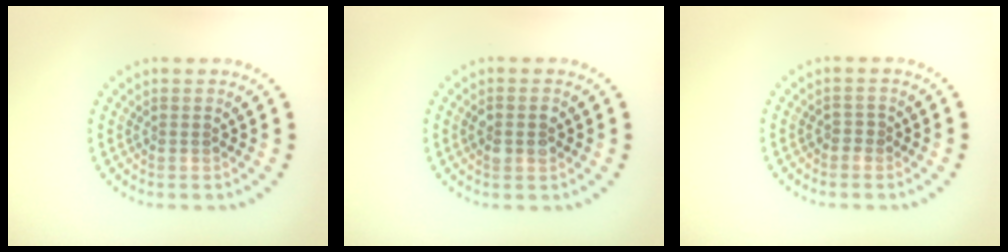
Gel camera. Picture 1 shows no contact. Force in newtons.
{"total": 1.6, "press": 1.6, "slide": 0.2}
{"total": 0.6, "press": 0.3, "slide": 0.6}